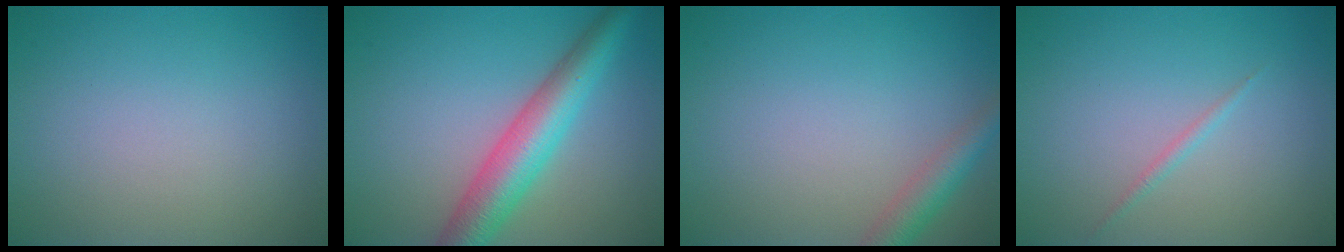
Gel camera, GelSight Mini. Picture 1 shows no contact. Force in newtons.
{"total": 6.2, "press": 6.2, "slide": 0.1}
{"total": 2.8, "press": 2.8, "slide": 0.1}
{"total": 0.7, "press": 0.7, "slide": 0.0}